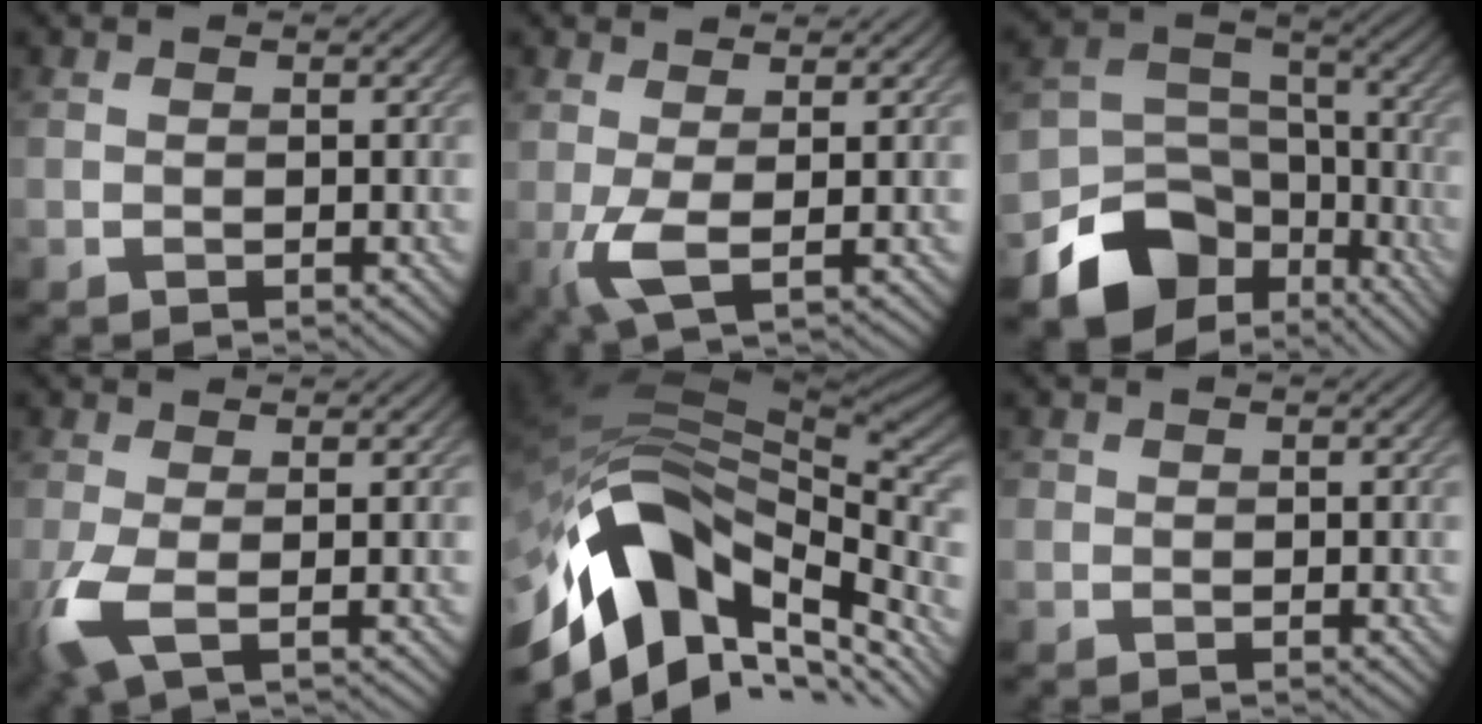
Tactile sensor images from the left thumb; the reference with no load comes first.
{"total": 3.5, "force": [0.3, 0.7, 3.4], "torque": [-0.082, 0.001, 0.003]}
{"total": 13.0, "force": [-6.9, 9.0, 6.3], "torque": [-0.158, -0.034, -0.114]}
{"total": 4.7, "force": [-0.9, 1.6, 4.3], "torque": [-0.116, -0.010, -0.023]}
{"total": 17.0, "force": [-5.8, 9.6, 12.7], "torque": [-0.254, -0.005, -0.104]}
{"total": 1.0, "force": [0.1, 1.0, -0.1], "torque": [0.010, 0.003, -0.006]}